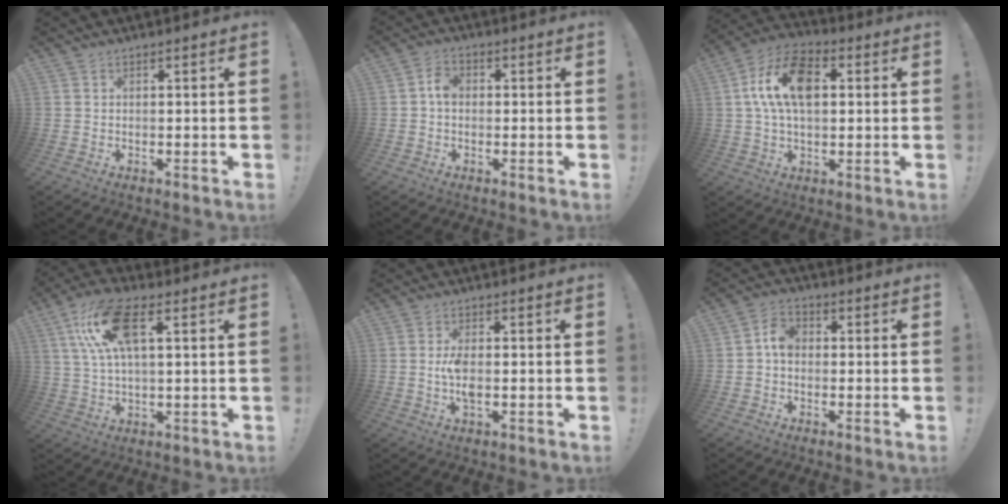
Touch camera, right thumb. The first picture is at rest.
{"total": 3.9, "force": [-0.3, 2.7, 2.8], "torque": [-0.046, 0.012, -0.006]}
{"total": 15.6, "force": [3.2, 9.4, 12.0], "torque": [-0.203, 0.011, 0.060]}
{"total": 14.8, "force": [5.2, 6.0, 12.5], "torque": [-0.248, 0.000, 0.092]}
{"total": 5.0, "force": [-0.4, 2.0, 4.6], "torque": [-0.089, -0.002, -0.010]}
{"total": 5.4, "force": [-0.5, 3.9, 3.7], "torque": [-0.054, 0.013, -0.008]}